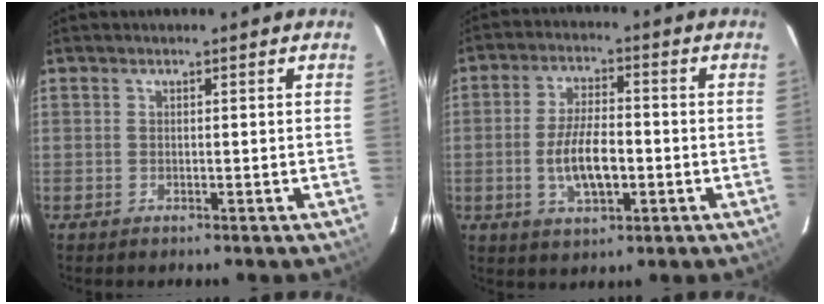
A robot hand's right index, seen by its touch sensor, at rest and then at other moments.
{"total": 8.9, "force": [-2.0, 3.7, 7.8], "torque": [-0.156, -0.003, -0.032]}